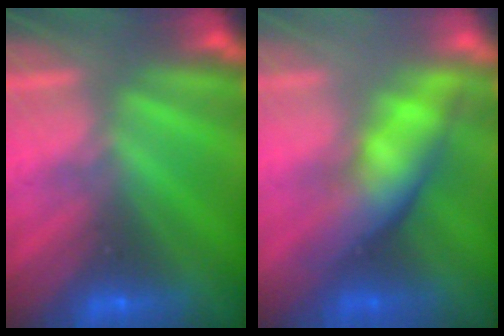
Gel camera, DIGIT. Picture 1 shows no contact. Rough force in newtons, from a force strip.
{"total": 4.6}